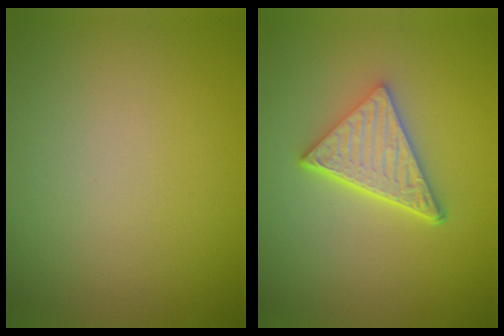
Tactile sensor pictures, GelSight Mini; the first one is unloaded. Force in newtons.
{"total": 5.2, "press": 3.8, "slide": 3.6}